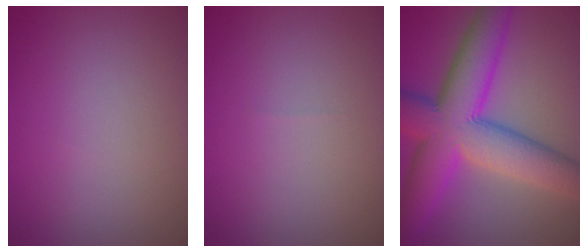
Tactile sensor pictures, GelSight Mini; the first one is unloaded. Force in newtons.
{"total": 0.0}
{"total": 11.8, "press": 11.8, "slide": 0.1}